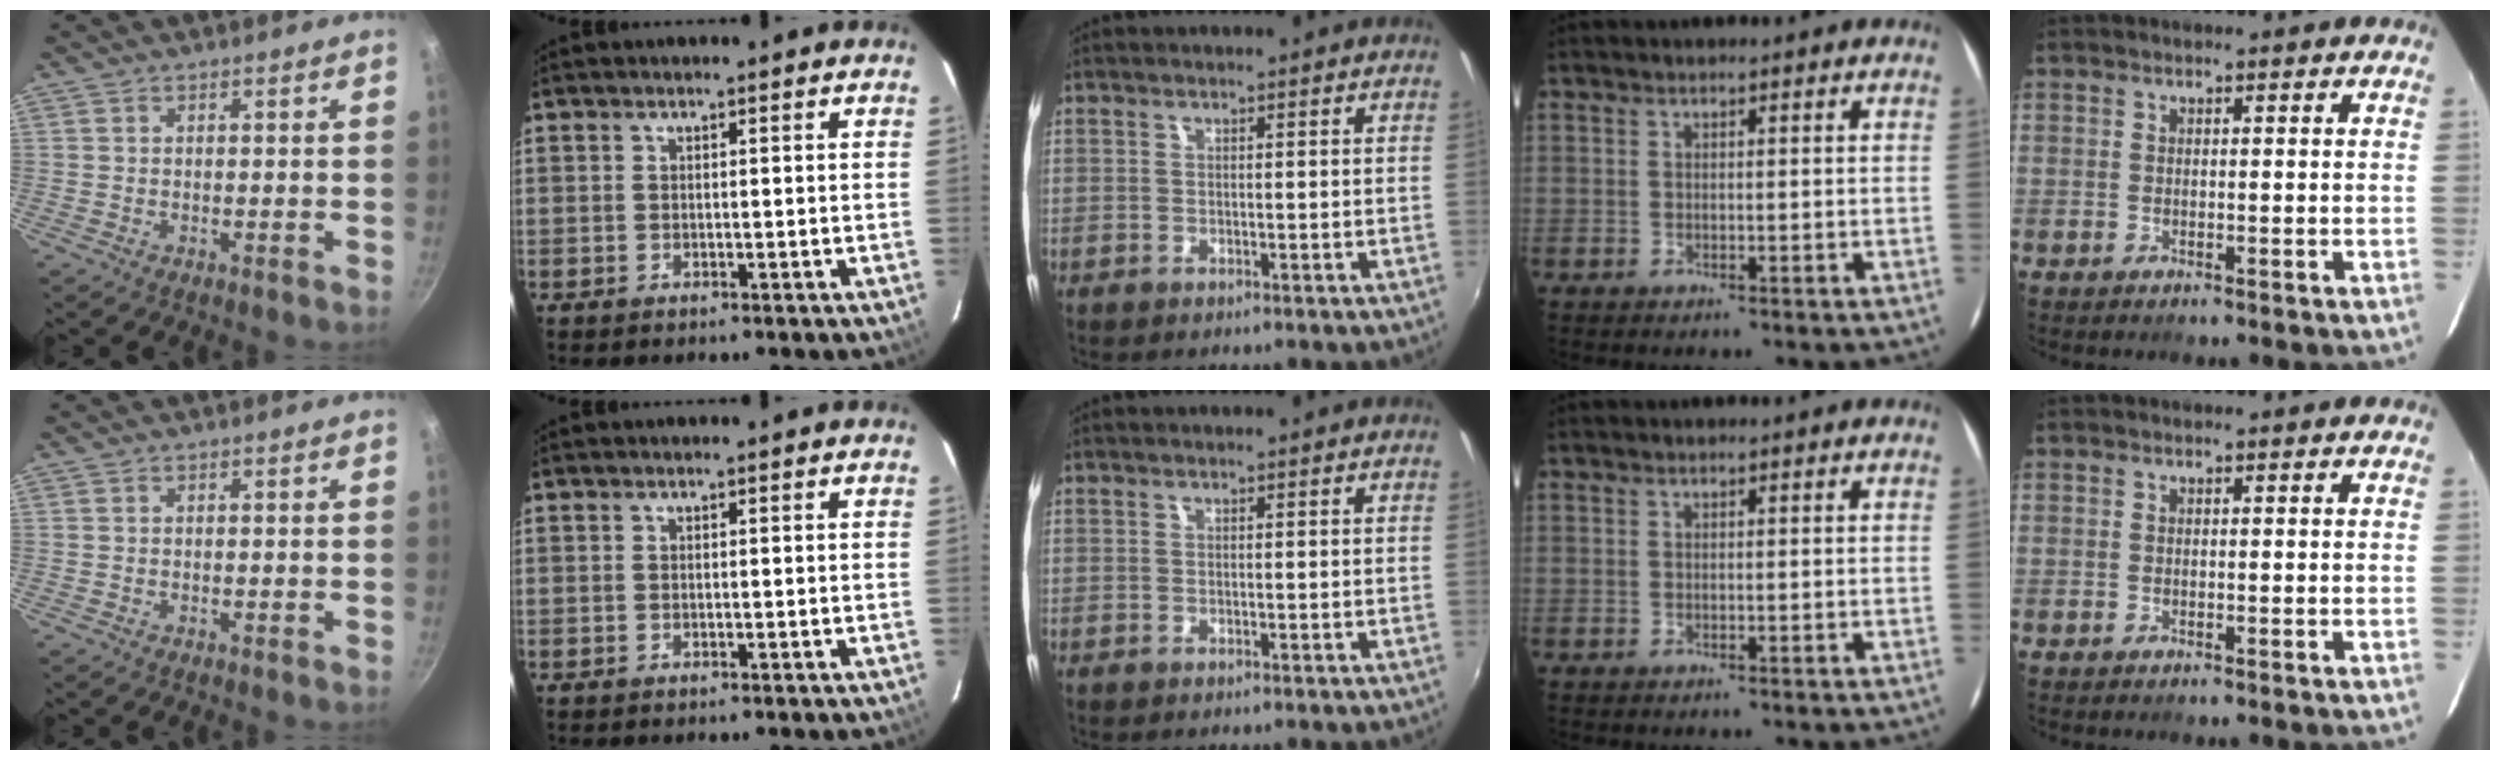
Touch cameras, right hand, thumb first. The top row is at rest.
{}